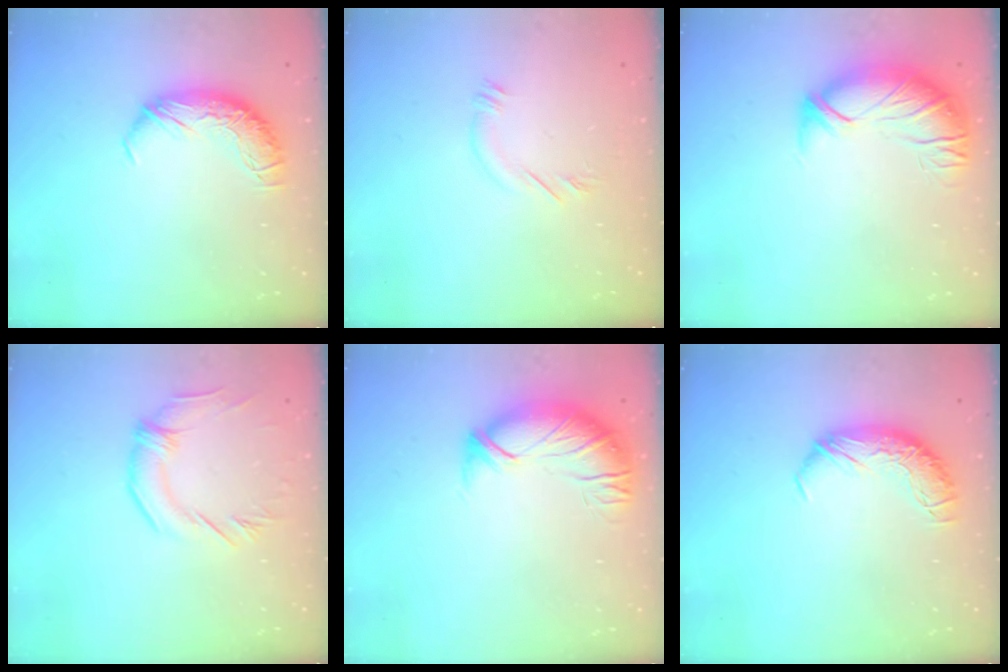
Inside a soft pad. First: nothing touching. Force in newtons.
{"total": 5.5, "press": 5.5, "slide": 1.0}
{"total": 2.8, "press": 1.2, "slide": 2.5}
{"total": 0.8, "press": 0.6, "slide": 0.5}
{"total": 2.9, "press": 1.4, "slide": 2.5}
{"total": 0.0}